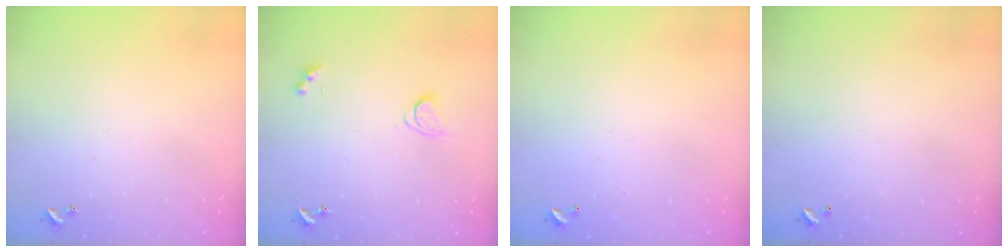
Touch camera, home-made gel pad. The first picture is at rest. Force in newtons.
{"total": 2.3, "press": 2.3, "slide": 0.3}
{"total": 2.8, "press": 2.8, "slide": 0.1}
{"total": 2.7, "press": 2.7, "slide": 0.1}